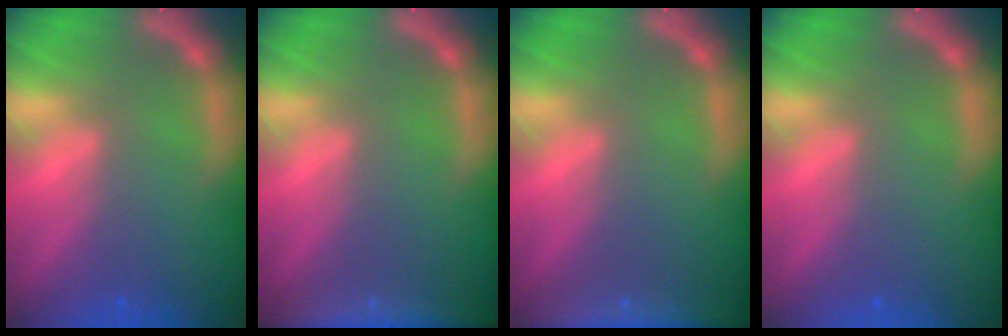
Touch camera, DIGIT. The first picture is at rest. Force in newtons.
{"total": 7.9}
{"total": 8.5}
{"total": 0.0}